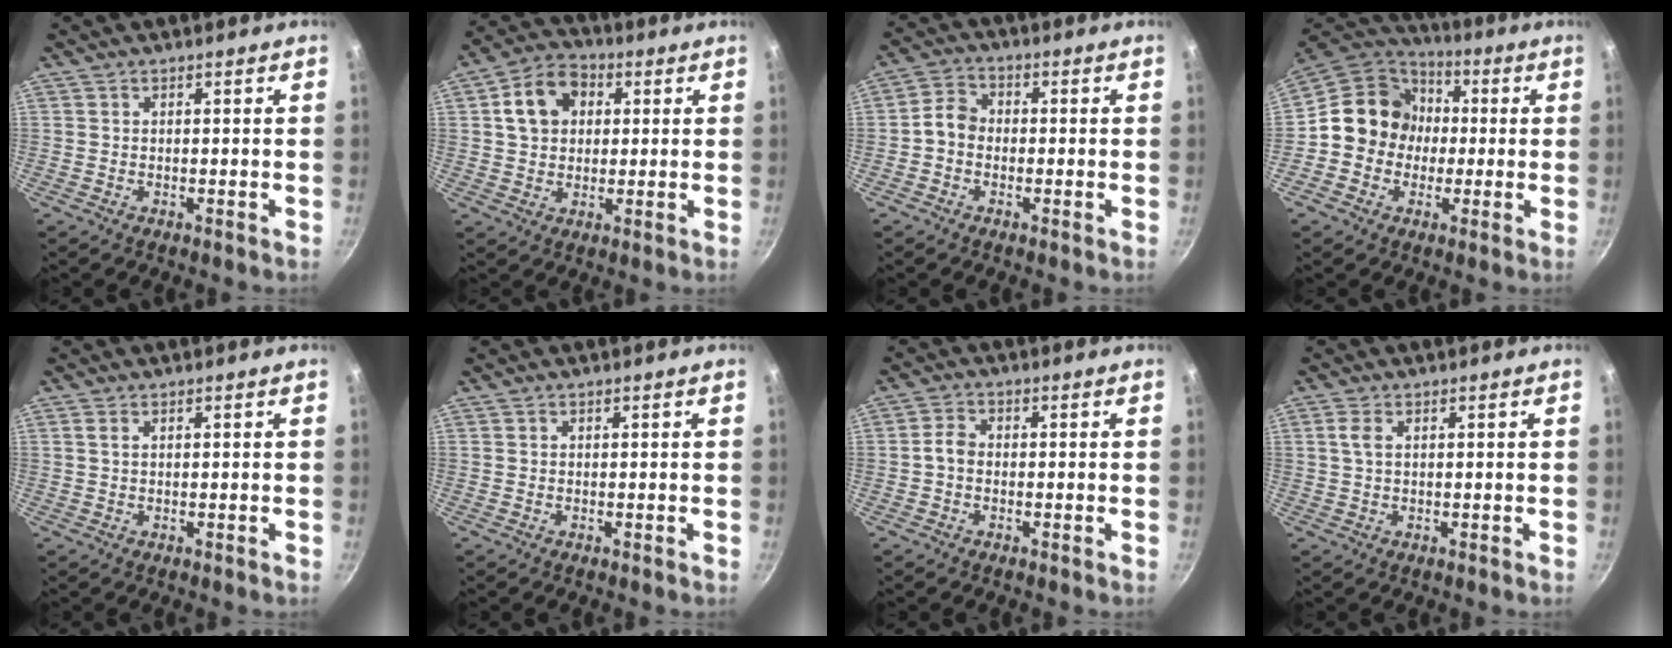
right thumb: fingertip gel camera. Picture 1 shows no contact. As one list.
[{"total": 10.4, "force": [2.6, 8.0, 6.0], "torque": [-0.076, 0.017, 0.032]}, {"total": 4.5, "force": [-1.0, 3.7, 2.5], "torque": [-0.031, 0.021, -0.033]}, {"total": 13.4, "force": [0.0, 12.2, 5.5], "torque": [-0.048, 0.033, -0.018]}, {"total": 0.9, "force": [0.4, 0.4, 0.8], "torque": [-0.015, 0.001, 0.008]}, {"total": 0.0}, {"total": 2.7, "force": [-0.6, 2.0, 1.8], "torque": [-0.032, 0.016, -0.018]}, {"total": 2.3, "force": [0.7, 1.2, 1.9], "torque": [-0.040, 0.003, 0.013]}]